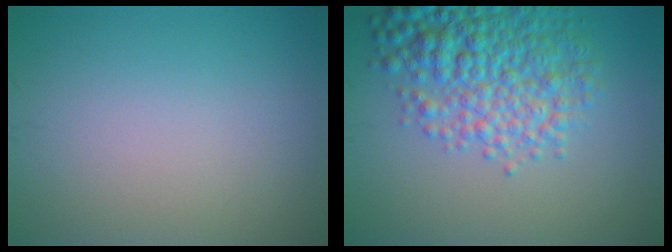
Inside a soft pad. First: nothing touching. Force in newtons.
{"total": 7.0, "press": 7.0, "slide": 0.2}